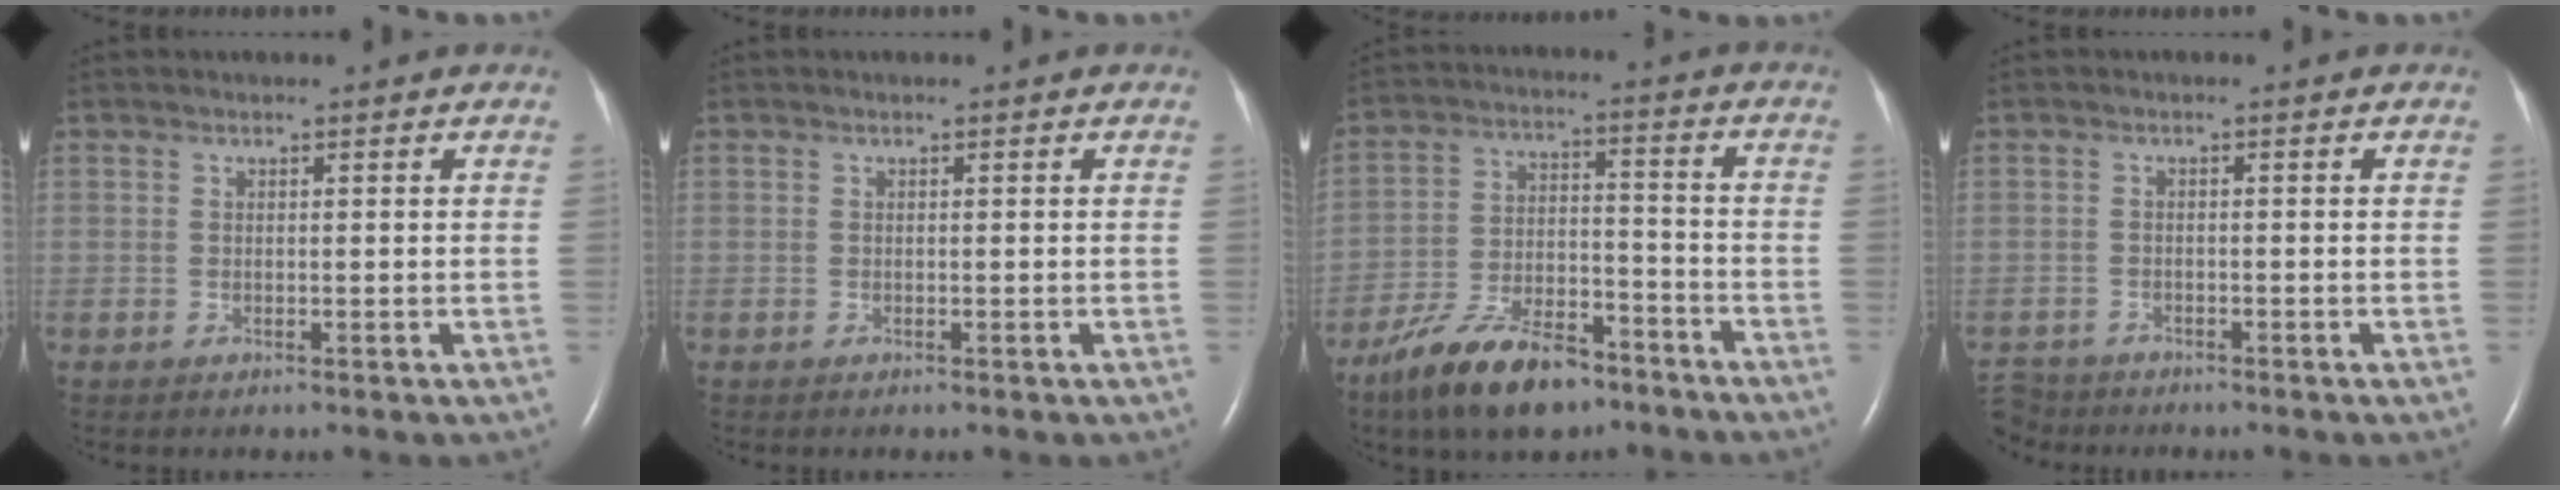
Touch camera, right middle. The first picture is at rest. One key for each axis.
{"total": 0.0}
{"total": 13.4, "fx": -9.8, "fy": 4.6, "fz": 7.9, "tx": -0.150, "ty": -0.003, "tz": -0.175}
{"total": 4.3, "fx": -4.0, "fy": 1.4, "fz": -0.2, "tx": 0.002, "ty": -0.012, "tz": -0.076}